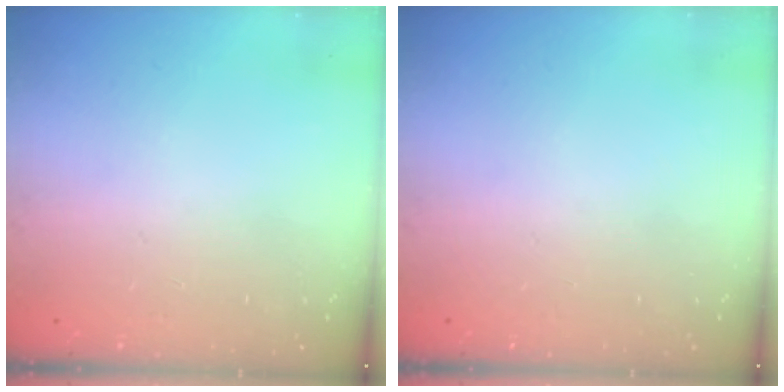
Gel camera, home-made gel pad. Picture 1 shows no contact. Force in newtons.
{"total": 0.0}